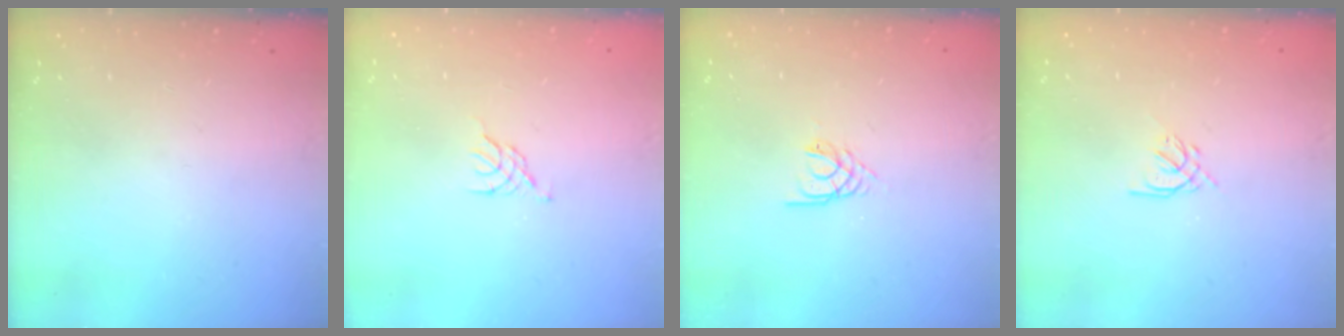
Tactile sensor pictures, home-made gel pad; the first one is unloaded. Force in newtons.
{"total": 0.8, "press": 0.7, "slide": 0.3}
{"total": 2.2, "press": 2.1, "slide": 0.4}
{"total": 1.2, "press": 1.1, "slide": 0.5}